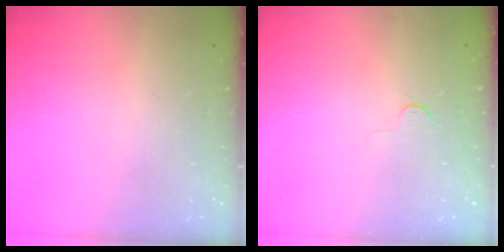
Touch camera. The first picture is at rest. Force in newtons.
{"total": 2.8, "press": 2.8, "slide": 0.4}